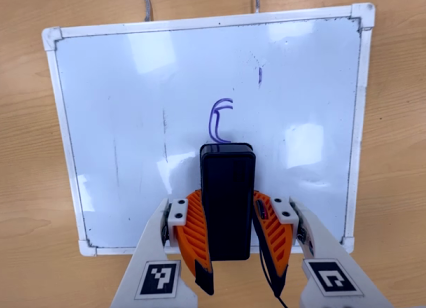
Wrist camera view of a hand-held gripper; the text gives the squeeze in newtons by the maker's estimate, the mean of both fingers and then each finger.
{"total": 6.1, "left": 5.4, "right": 6.9}